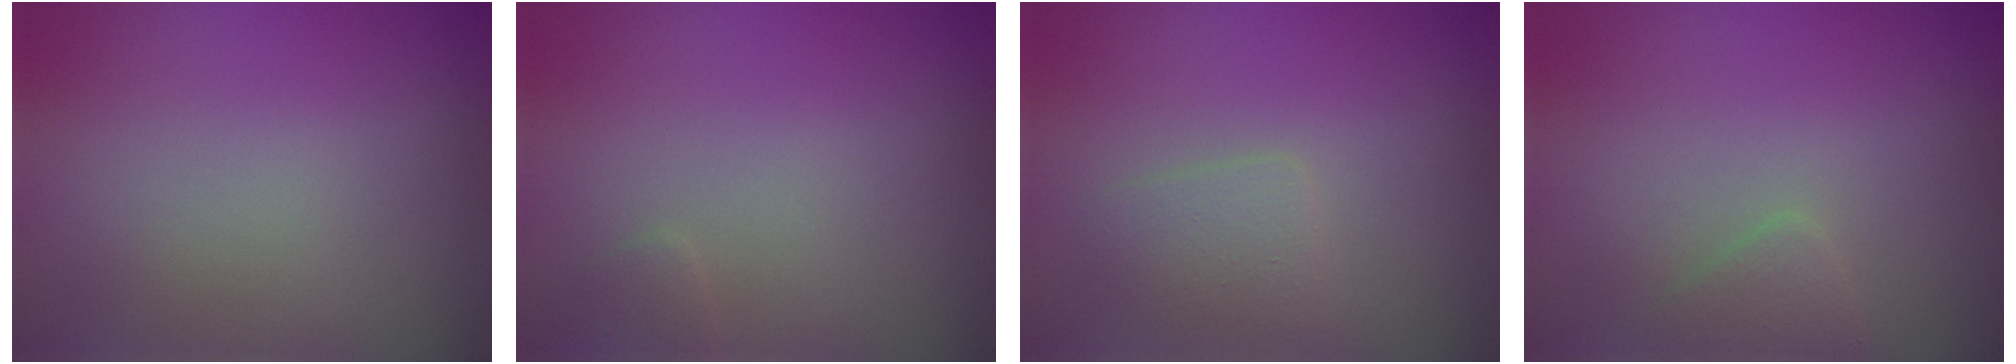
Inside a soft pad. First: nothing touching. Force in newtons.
{"total": 0.7, "press": 0.7, "slide": 0.0}
{"total": 1.5, "press": 1.5, "slide": 0.1}
{"total": 1.2, "press": 1.1, "slide": 0.1}